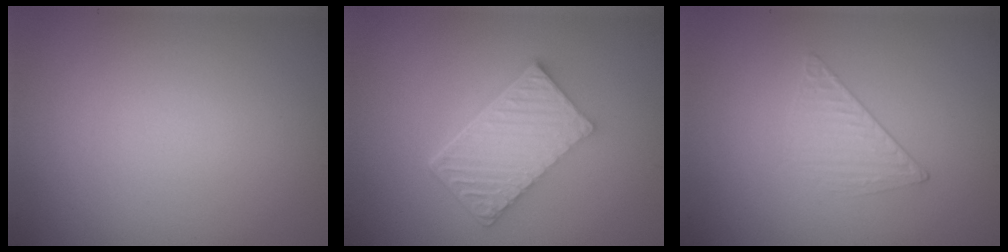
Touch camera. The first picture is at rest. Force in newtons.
{"total": 6.1, "press": 4.5, "slide": 4.1}
{"total": 1.3, "press": 0.4, "slide": 1.2}